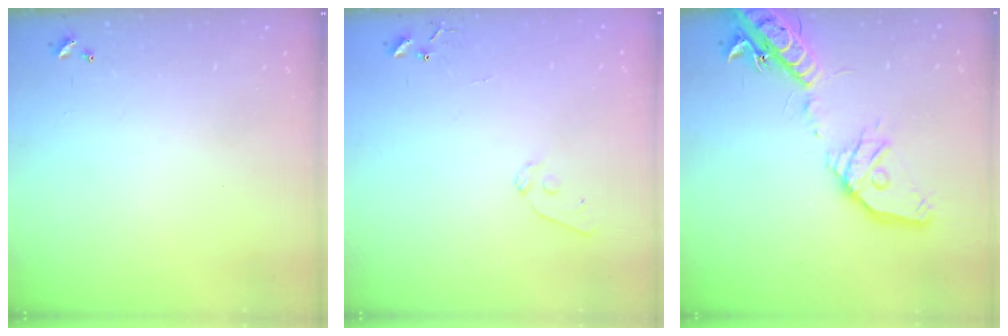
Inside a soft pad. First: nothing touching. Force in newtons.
{"total": 7.2, "press": 7.2, "slide": 0.5}
{"total": 20.1, "press": 19.7, "slide": 3.9}